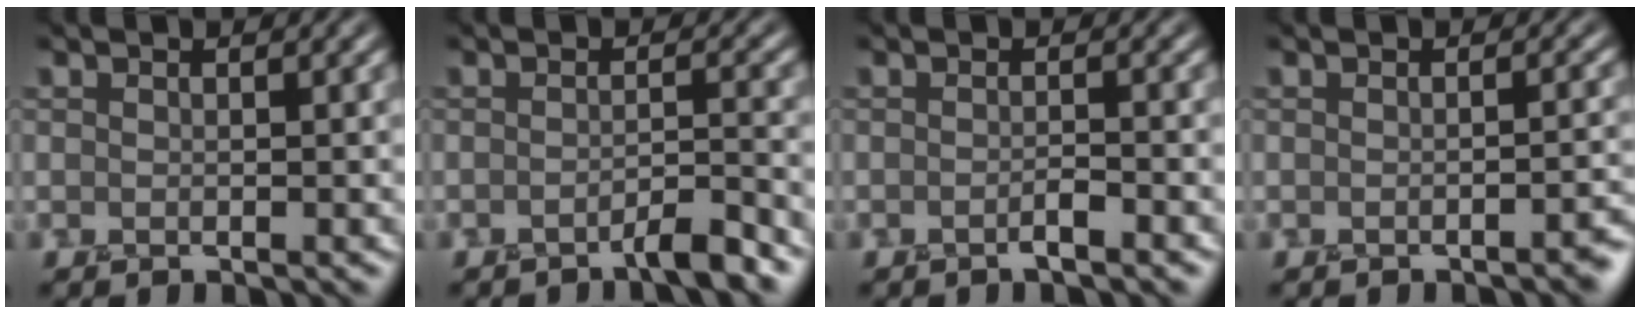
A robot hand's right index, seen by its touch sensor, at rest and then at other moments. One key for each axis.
{"total": 2.2, "fx": -1.6, "fy": 0.3, "fz": 1.5, "tx": -0.013, "ty": 0.007, "tz": -0.039}
{"total": 1.0, "fx": -0.6, "fy": 0.2, "fz": 0.8, "tx": -0.009, "ty": 0.006, "tz": -0.015}
{"total": 1.9, "fx": -1.2, "fy": 0.5, "fz": 1.4, "tx": -0.010, "ty": 0.001, "tz": -0.026}